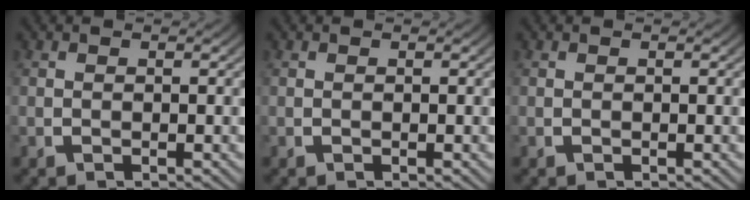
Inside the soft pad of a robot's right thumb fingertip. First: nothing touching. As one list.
[{"total": 0.0}, {"total": 0.0}]